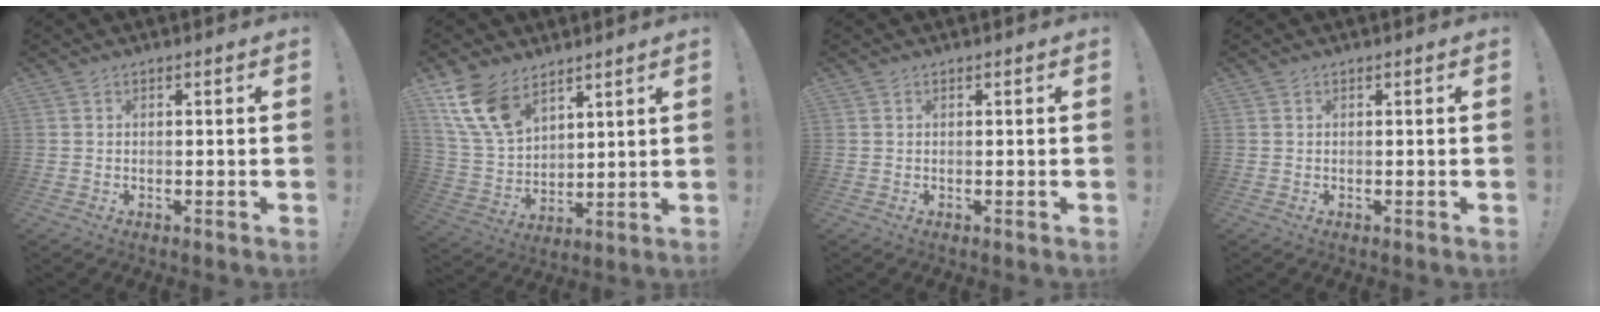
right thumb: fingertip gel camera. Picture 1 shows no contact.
{"total": 14.0, "force": [9.0, 8.1, 7.2], "torque": [-0.150, -0.046, 0.176]}
{"total": 0.0}
{"total": 0.0}